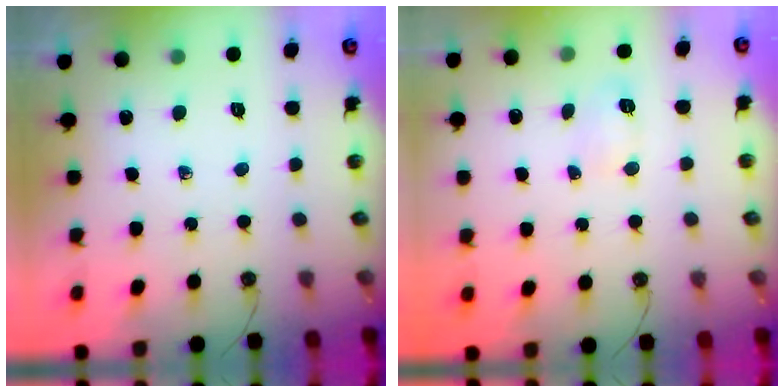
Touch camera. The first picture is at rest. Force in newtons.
{"total": 4.2, "press": 4.2, "slide": 0.6}